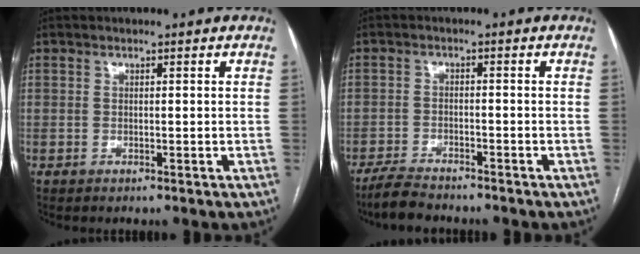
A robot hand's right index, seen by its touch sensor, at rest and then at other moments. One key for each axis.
{"total": 5.1, "fx": -4.6, "fy": 1.0, "fz": 1.9, "tx": -0.039, "ty": -0.014, "tz": -0.084}